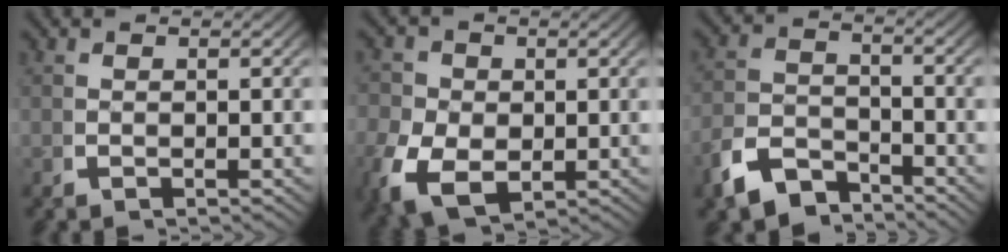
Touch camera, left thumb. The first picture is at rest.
{"total": 7.7, "force": [-2.1, 5.8, 4.6], "torque": [-0.106, -0.043, -0.015]}
{"total": 5.9, "force": [-4.3, 3.3, 2.5], "torque": [-0.041, -0.023, -0.070]}